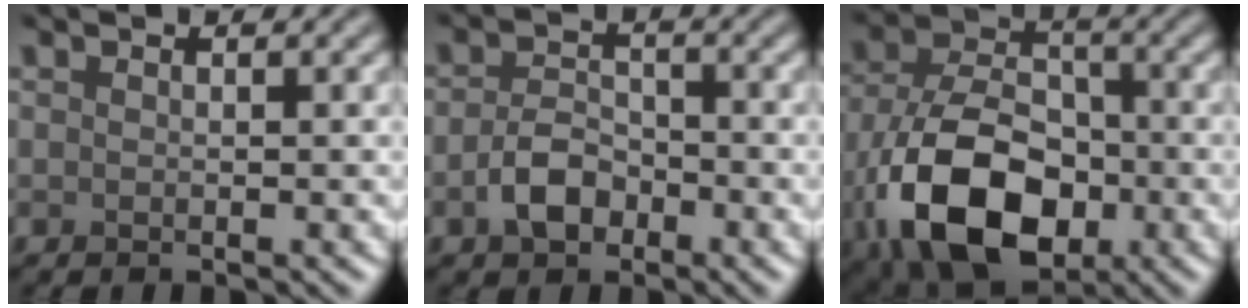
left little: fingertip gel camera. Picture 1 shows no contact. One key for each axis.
{"total": 3.1, "fx": -1.5, "fy": 2.0, "fz": 1.9, "tx": -0.035, "ty": 0.005, "tz": -0.031}
{"total": 12.4, "fx": -4.8, "fy": 7.6, "fz": 8.6, "tx": -0.181, "ty": -0.015, "tz": -0.092}